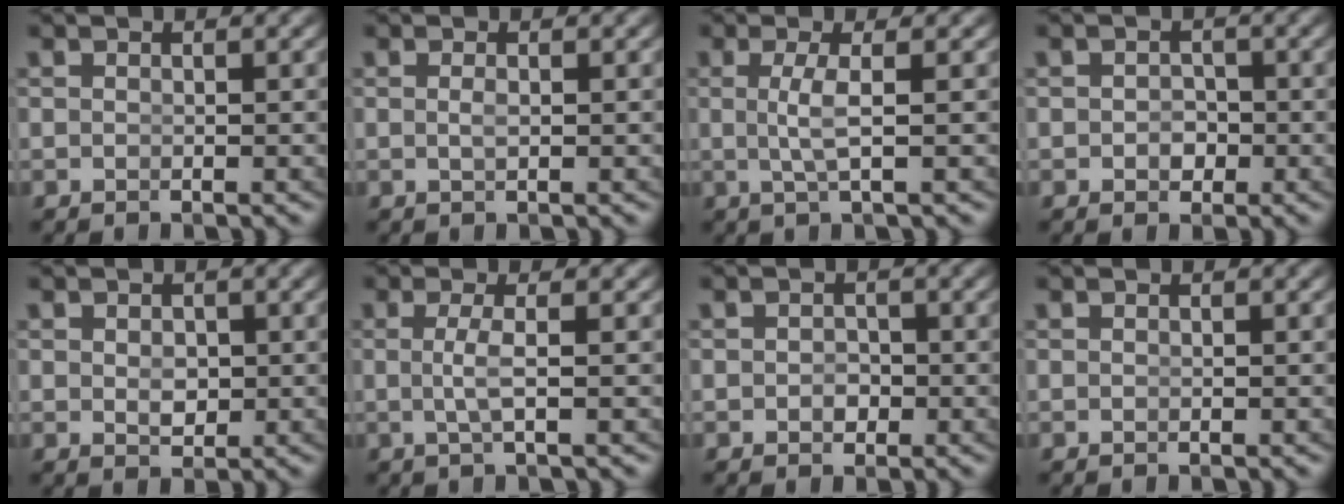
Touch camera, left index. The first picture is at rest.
{"total": 0.7, "force": [-0.1, -0.3, 0.6], "torque": [-0.014, -0.010, 0.004]}
{"total": 2.4, "force": [0.0, -0.6, 2.3], "torque": [-0.050, -0.009, 0.010]}
{"total": 1.3, "force": [-0.6, 0.9, 0.5], "torque": [0.004, -0.007, -0.008]}
{"total": 1.4, "force": [0.0, 0.8, 1.2], "torque": [-0.021, -0.016, 0.011]}
{"total": 2.0, "force": [-0.2, -0.6, 1.9], "torque": [-0.041, -0.009, 0.005]}
{"total": 0.9, "force": [-0.5, 0.7, 0.4], "torque": [0.000, -0.009, -0.004]}
{"total": 0.0}